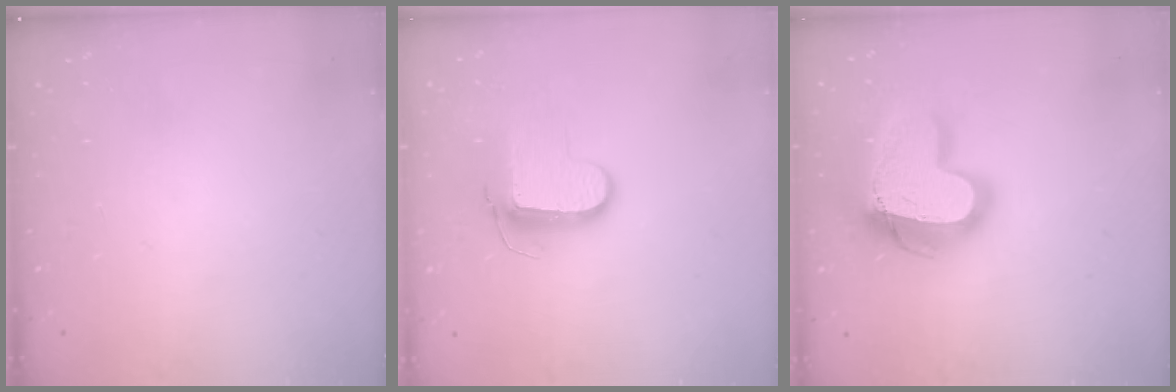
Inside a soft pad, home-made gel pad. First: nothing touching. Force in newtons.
{"total": 9.6, "press": 9.6, "slide": 0.8}
{"total": 21.0, "press": 20.9, "slide": 1.9}